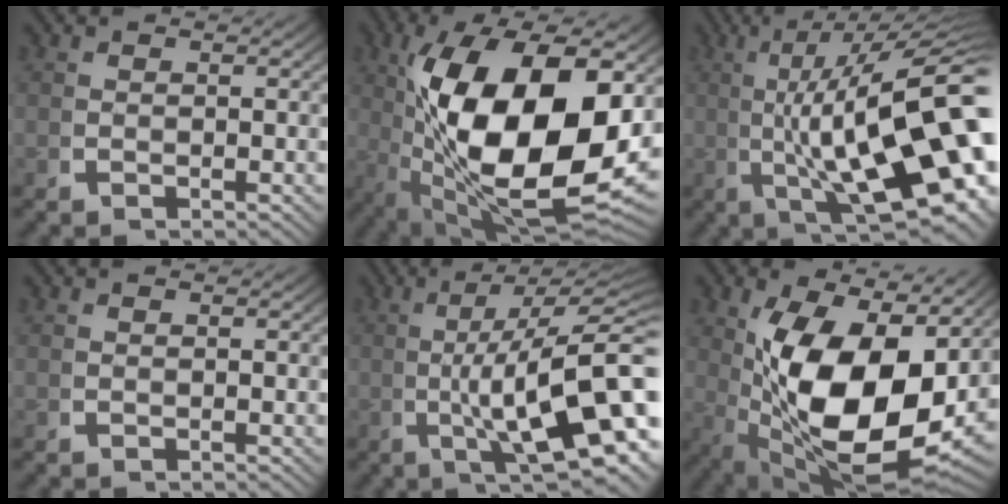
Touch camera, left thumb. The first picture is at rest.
{"total": 24.5, "force": [-1.4, 14.1, 20.0], "torque": [-0.394, -0.076, 0.028]}
{"total": 20.0, "force": [0.1, 9.7, 17.5], "torque": [-0.271, -0.039, 0.021]}
{"total": 0.0}
{"total": 15.0, "force": [-0.8, 6.9, 13.3], "torque": [-0.216, -0.034, 0.004]}
{"total": 20.2, "force": [-1.0, 11.7, 16.5], "torque": [-0.320, -0.068, 0.027]}